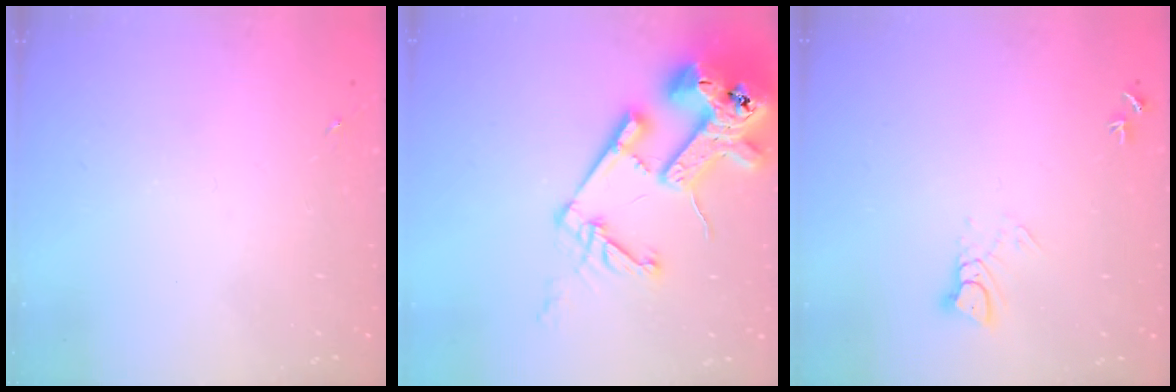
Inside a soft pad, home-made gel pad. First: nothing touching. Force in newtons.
{"total": 21.7, "press": 21.5, "slide": 2.7}
{"total": 4.6, "press": 4.5, "slide": 0.5}